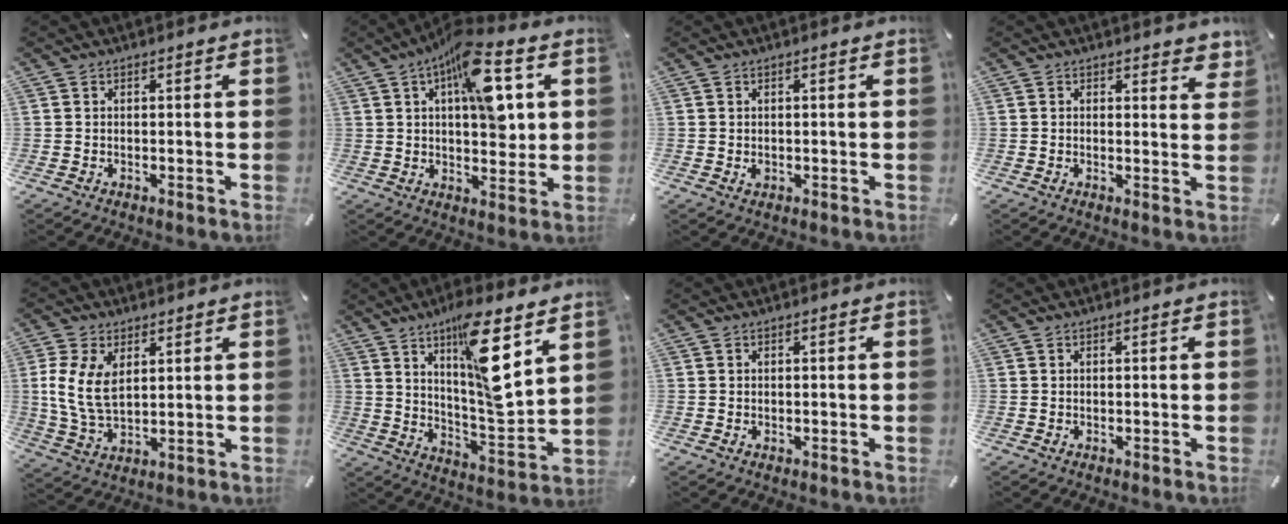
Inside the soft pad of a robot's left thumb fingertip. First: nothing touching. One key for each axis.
{"total": 15.0, "fx": 5.7, "fy": 6.5, "fz": 12.2, "tx": -0.178, "ty": -0.018, "tz": 0.093}
{"total": 1.2, "fx": 0.0, "fy": 0.9, "fz": 0.8, "tx": -0.017, "ty": 0.004, "tz": -0.002}
{"total": 2.1, "fx": 1.7, "fy": 1.0, "fz": 0.8, "tx": 0.003, "ty": -0.010, "tz": 0.026}
{"total": 9.4, "fx": 2.1, "fy": 5.9, "fz": 7.0, "tx": -0.168, "ty": -0.001, "tz": 0.036}
{"total": 16.5, "fx": 9.7, "fy": 3.7, "fz": 12.9, "tx": -0.202, "ty": -0.062, "tz": 0.153}
{"total": 0.5, "fx": 0.1, "fy": 0.4, "fz": 0.3, "tx": -0.006, "ty": 0.003, "tz": 0.001}
{"total": 0.0}